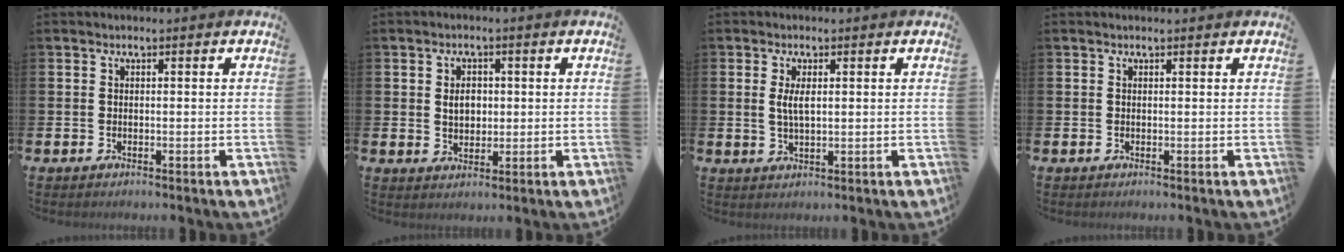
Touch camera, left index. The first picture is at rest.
{"total": 3.2, "force": [0.7, 2.3, 2.1], "torque": [-0.028, 0.005, 0.006]}
{"total": 2.7, "force": [0.8, 1.0, 2.4], "torque": [-0.039, 0.001, 0.010]}
{"total": 0.0}